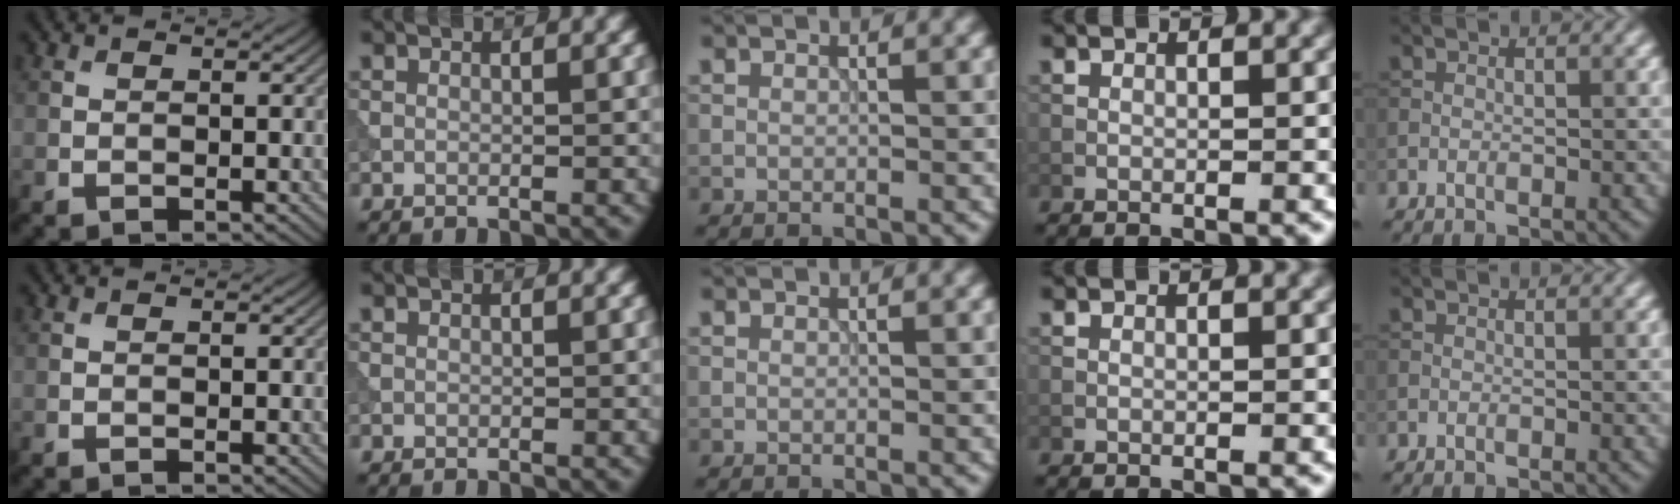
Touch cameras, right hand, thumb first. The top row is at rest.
{}